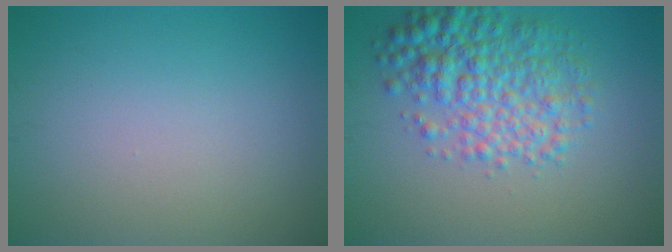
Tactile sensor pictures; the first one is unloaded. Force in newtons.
{"total": 5.7, "press": 5.7, "slide": 0.1}